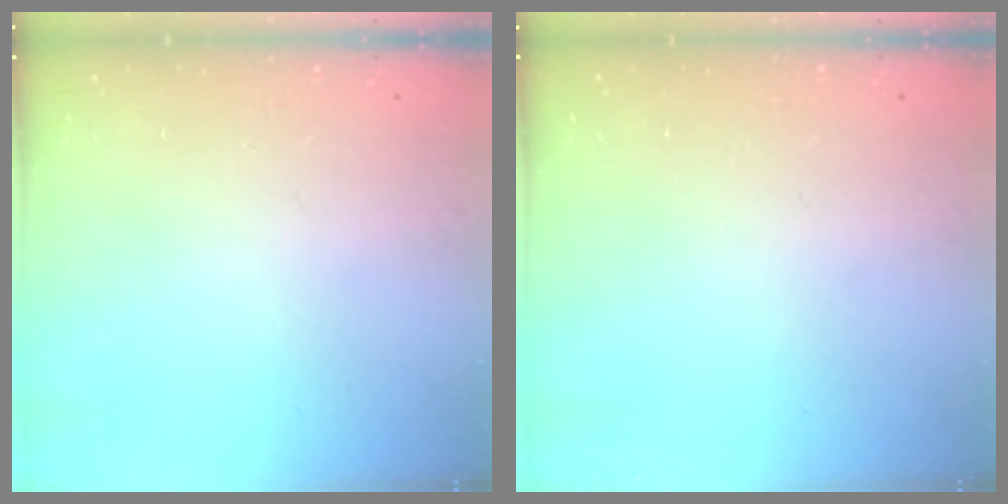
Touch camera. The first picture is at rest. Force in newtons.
{"total": 0.0}